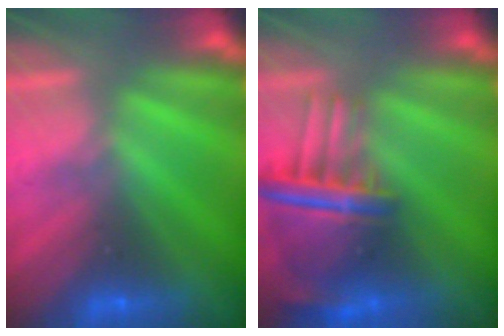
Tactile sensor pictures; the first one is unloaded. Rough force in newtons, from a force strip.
{"total": 7.8}